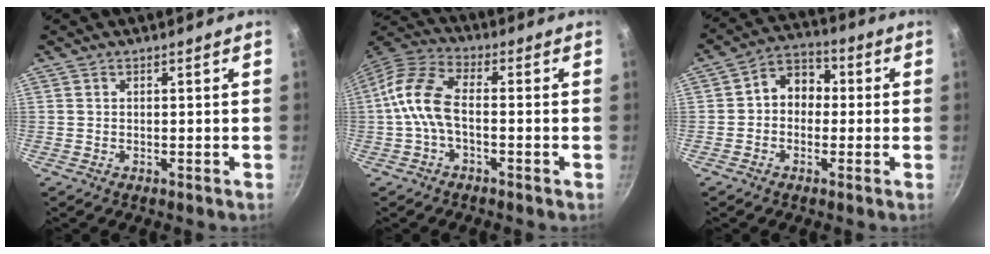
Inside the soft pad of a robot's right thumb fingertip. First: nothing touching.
{"total": 9.4, "force": [-1.9, 5.0, 7.8], "torque": [-0.162, 0.035, -0.054]}
{"total": 7.8, "force": [0.1, 6.4, 4.6], "torque": [-0.029, 0.024, -0.018]}